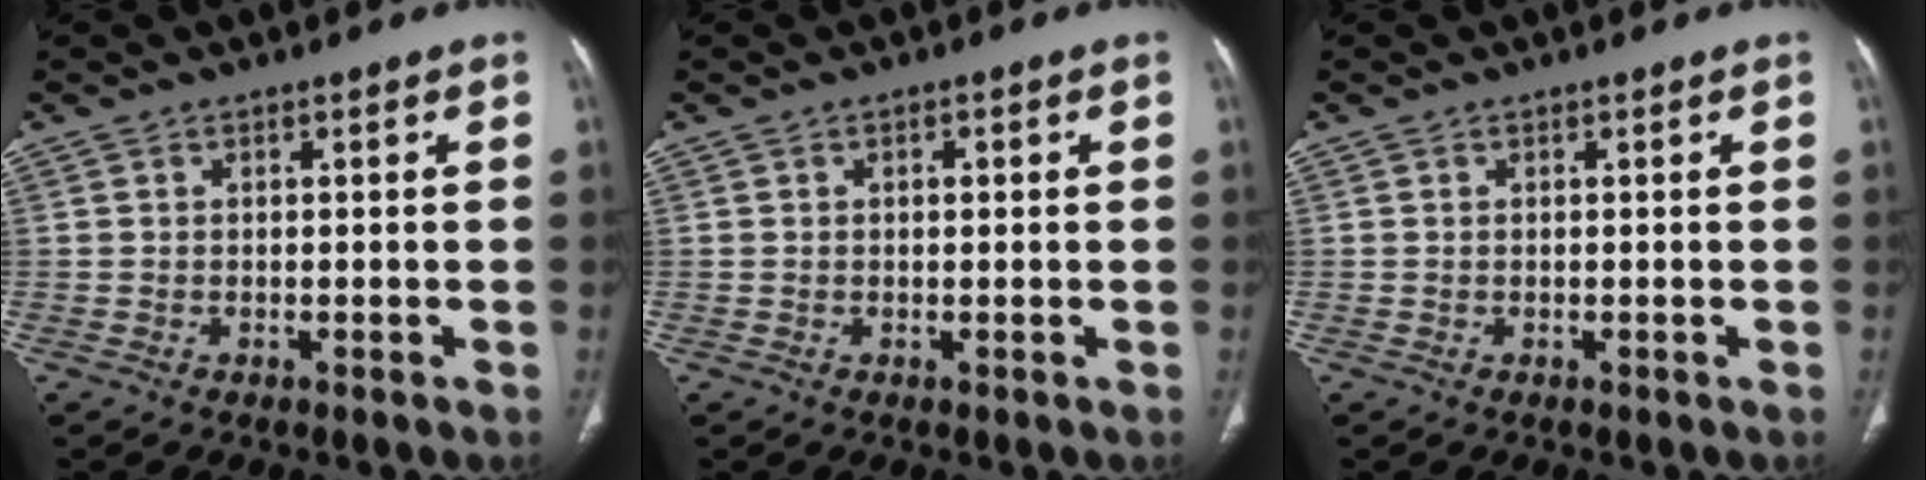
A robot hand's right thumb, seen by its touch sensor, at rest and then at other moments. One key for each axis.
{"total": 1.3, "fx": 0.3, "fy": 0.7, "fz": 1.0, "tx": -0.014, "ty": 0.003, "tz": 0.004}
{"total": 0.0}